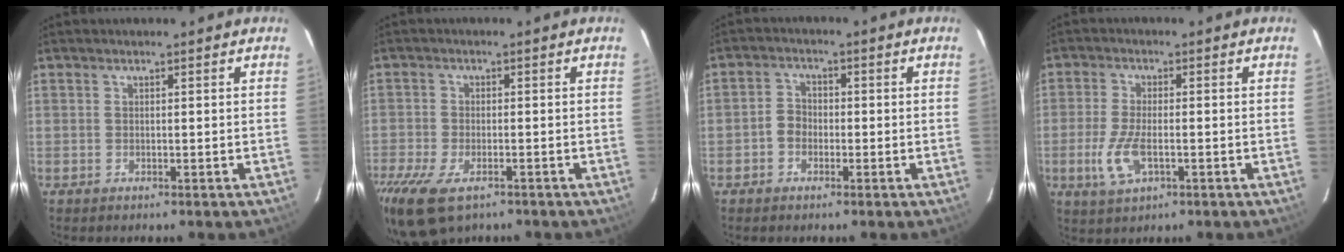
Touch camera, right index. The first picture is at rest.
{"total": 10.8, "force": [-7.2, 4.9, 6.4], "torque": [-0.163, -0.040, -0.131]}
{"total": 3.2, "force": [-1.3, 2.6, 1.4], "torque": [-0.025, 0.012, -0.025]}
{"total": 7.0, "force": [-2.3, 2.9, 5.9], "torque": [-0.135, -0.009, -0.043]}